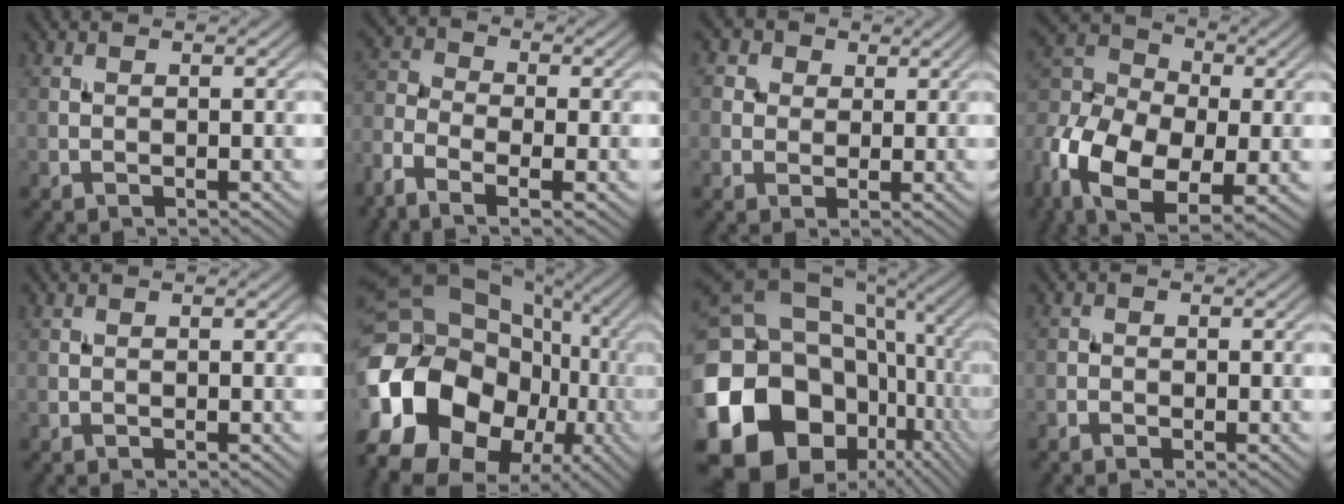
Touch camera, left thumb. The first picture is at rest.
{"total": 6.2, "force": [-3.7, 2.7, 4.2], "torque": [-0.104, -0.012, -0.086]}
{"total": 4.1, "force": [1.8, 3.3, 1.5], "torque": [-0.054, -0.004, 0.022]}
{"total": 16.3, "force": [-6.1, 9.9, 11.4], "torque": [-0.284, -0.026, -0.112]}
{"total": 0.0}
{"total": 20.9, "force": [-6.6, 15.7, 12.1], "torque": [-0.279, -0.013, -0.107]}
{"total": 22.0, "force": [-5.3, 17.6, 12.1], "torque": [-0.294, -0.035, -0.058]}
{"total": 1.1, "force": [-0.6, 0.7, 0.5], "torque": [-0.007, -0.002, -0.011]}